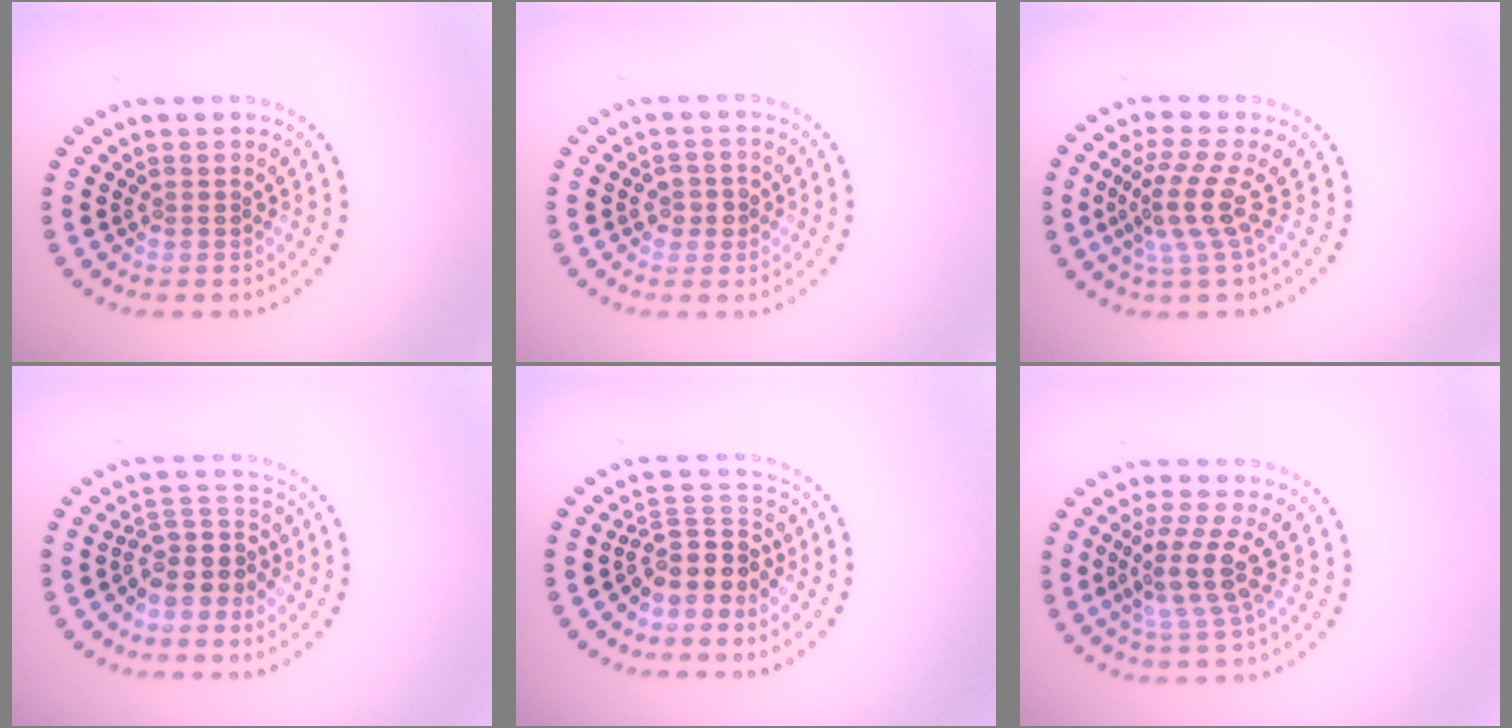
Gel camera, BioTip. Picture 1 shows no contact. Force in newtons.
{"total": 1.8, "press": 1.8, "slide": 0.2}
{"total": 3.8, "press": 2.8, "slide": 2.6}
{"total": 3.7, "press": 3.0, "slide": 2.2}
{"total": 3.8, "press": 3.0, "slide": 2.4}
{"total": 3.9, "press": 3.2, "slide": 2.2}